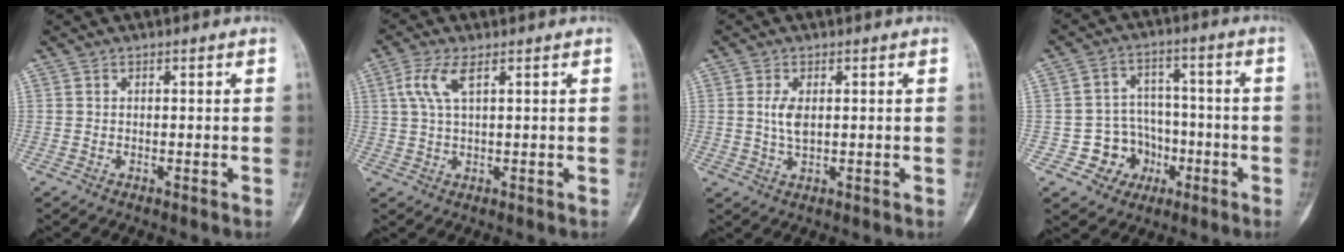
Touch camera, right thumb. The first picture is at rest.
{"total": 5.3, "force": [2.0, 1.7, 4.5], "torque": [-0.113, 0.006, 0.043]}
{"total": 3.6, "force": [0.5, 1.6, 3.1], "torque": [-0.069, -0.004, 0.014]}
{"total": 8.9, "force": [-3.2, 8.0, 2.2], "torque": [0.016, 0.038, -0.045]}